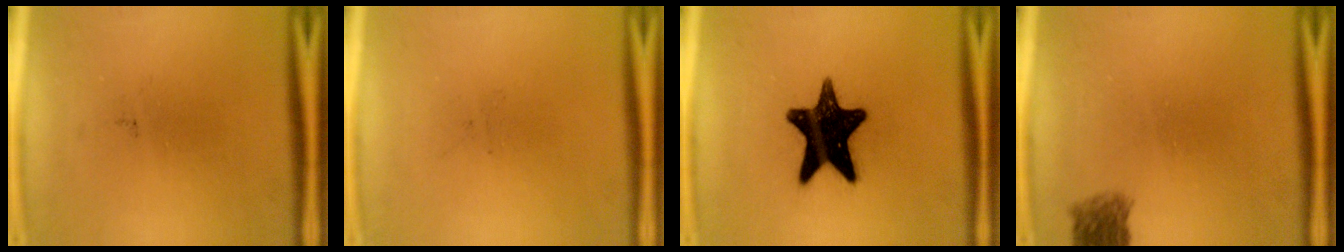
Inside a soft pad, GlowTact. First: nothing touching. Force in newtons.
{"total": 0.0}
{"total": 15.7}
{"total": 2.6}